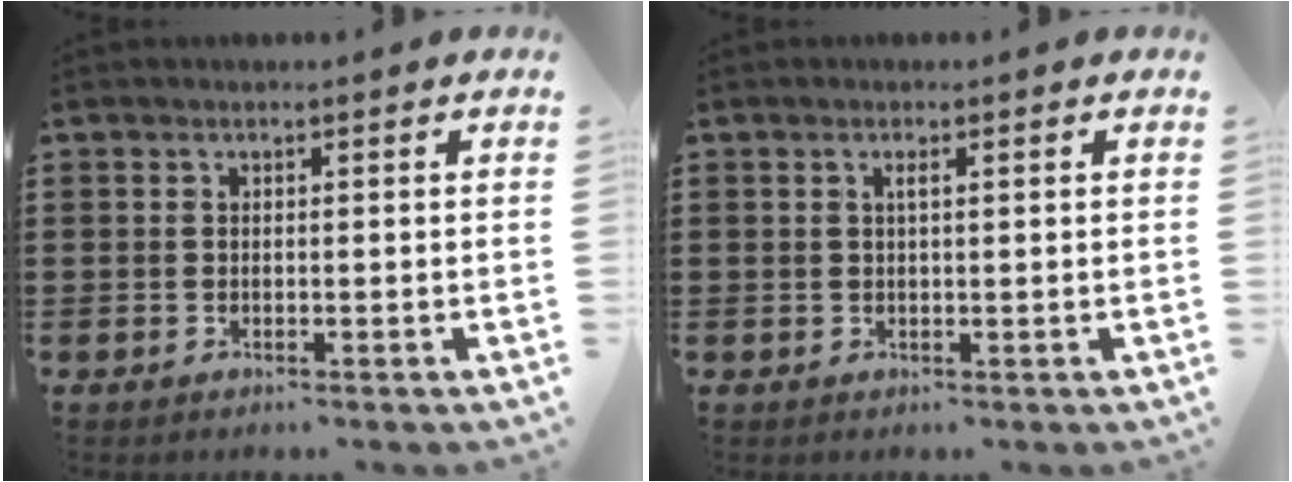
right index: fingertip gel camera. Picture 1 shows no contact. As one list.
[{"total": 1.2, "force": [0.5, 0.0, 1.1], "torque": [-0.021, 0.001, 0.008]}]